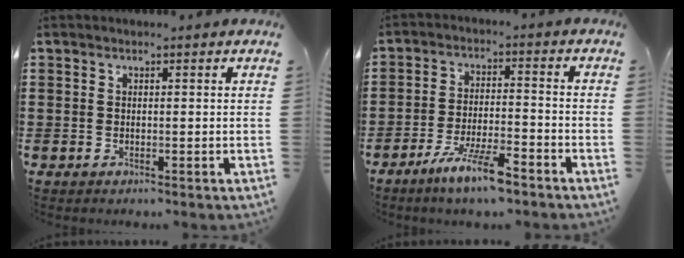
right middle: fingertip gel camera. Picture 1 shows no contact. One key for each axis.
{"total": 7.1, "fx": -5.3, "fy": 0.9, "fz": 4.7, "tx": -0.099, "ty": -0.005, "tz": -0.099}